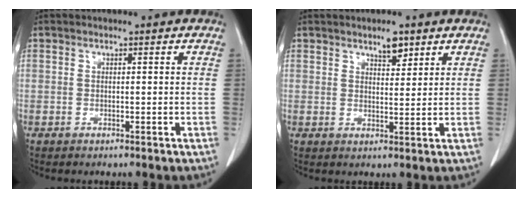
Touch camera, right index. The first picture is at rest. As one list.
[{"total": 3.1, "force": [2.3, 1.0, 1.8], "torque": [-0.030, -0.002, 0.037]}]